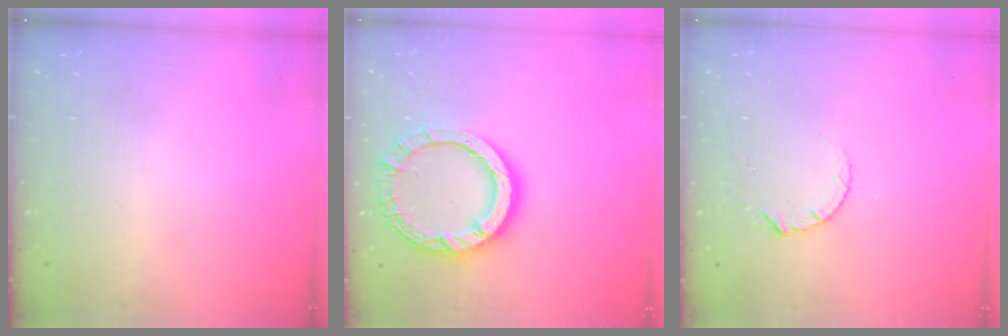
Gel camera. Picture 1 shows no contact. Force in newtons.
{"total": 11.5, "press": 11.5, "slide": 0.9}
{"total": 4.6, "press": 4.6, "slide": 0.5}